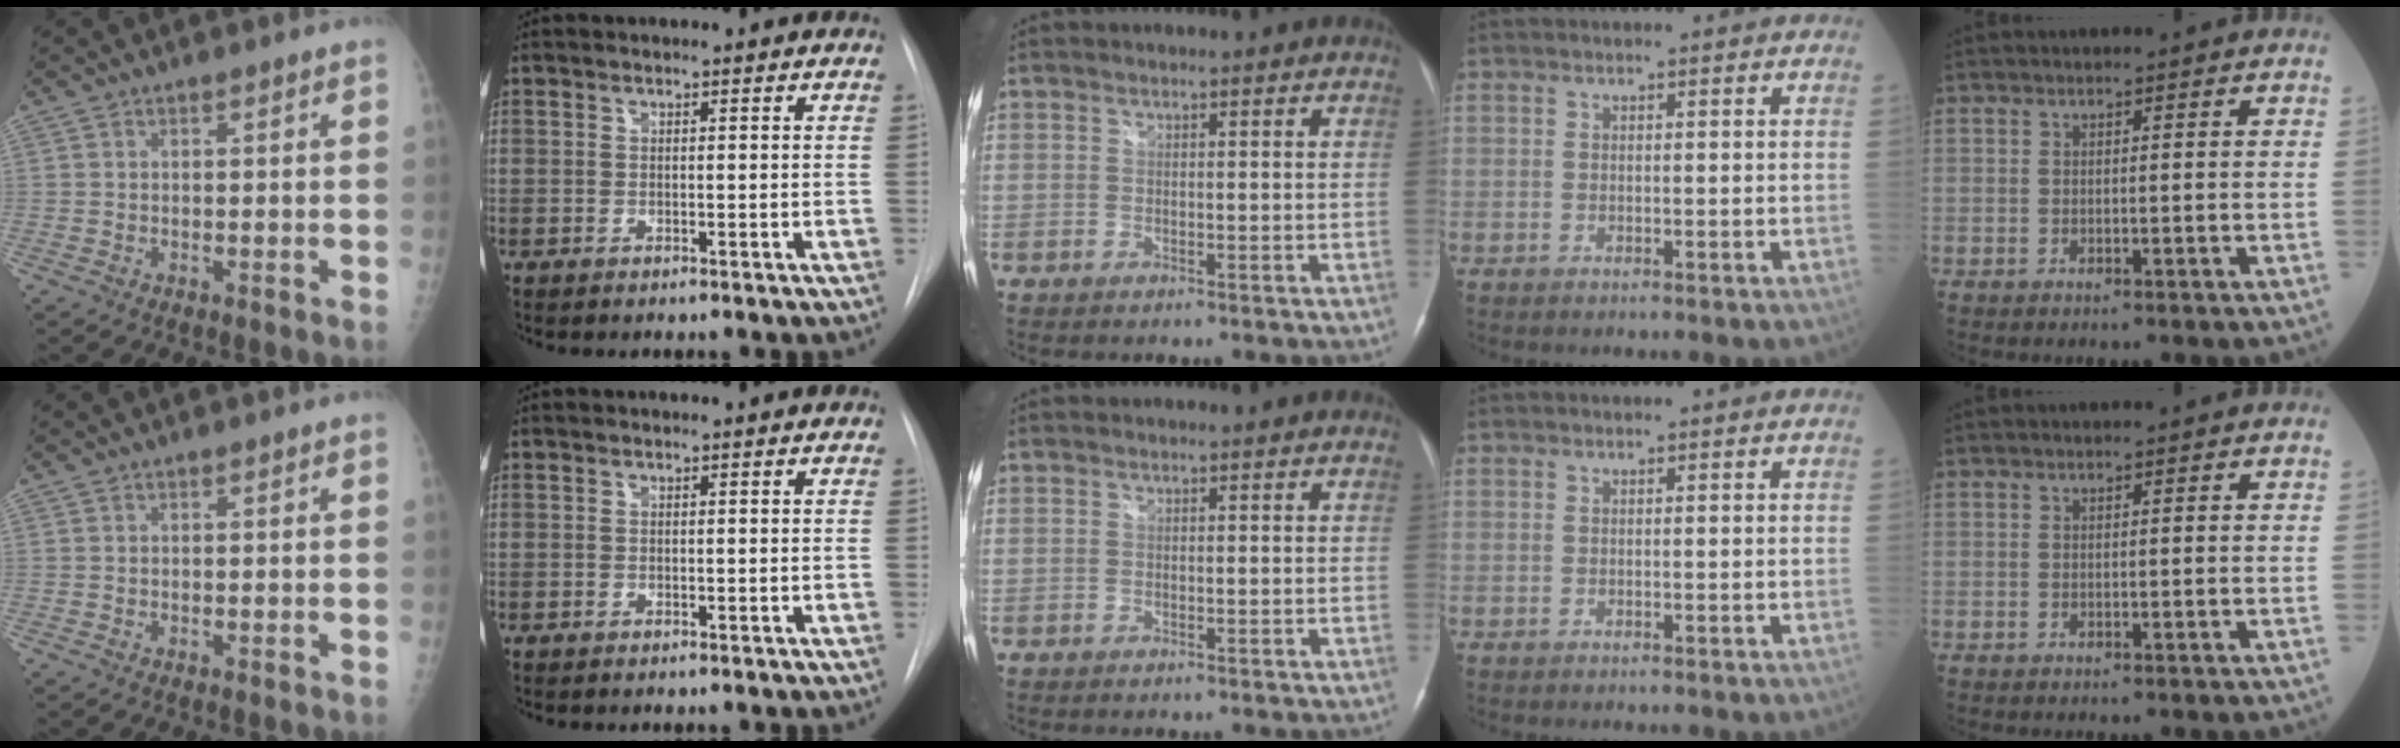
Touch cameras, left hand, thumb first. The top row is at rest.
{}